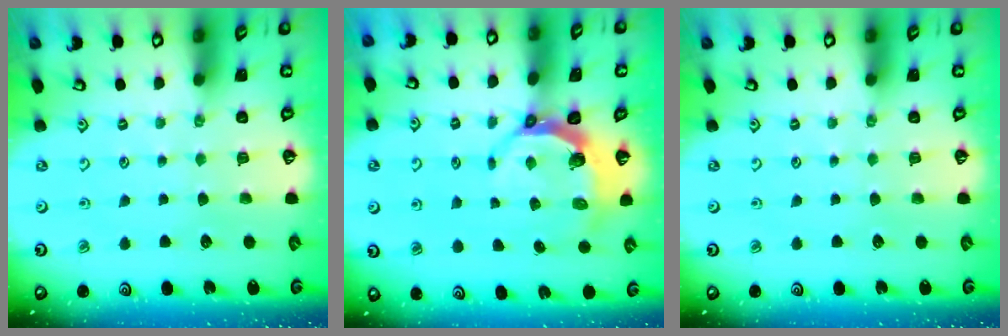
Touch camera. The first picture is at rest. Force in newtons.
{"total": 6.3, "press": 4.9, "slide": 3.8}
{"total": 0.0}